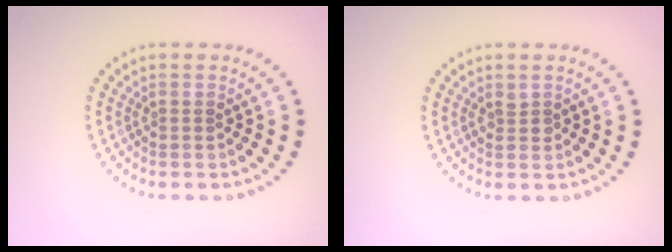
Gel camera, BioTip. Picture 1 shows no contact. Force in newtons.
{"total": 0.7, "press": 0.7, "slide": 0.1}